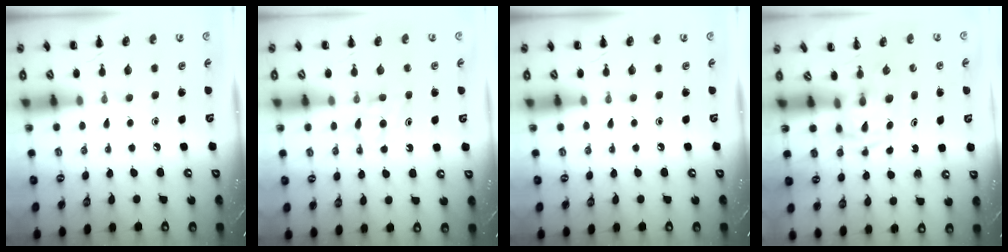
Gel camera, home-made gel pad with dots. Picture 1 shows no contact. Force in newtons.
{"total": 5.5, "press": 5.3, "slide": 1.6}
{"total": 0.0}
{"total": 2.9, "press": 2.9, "slide": 0.1}